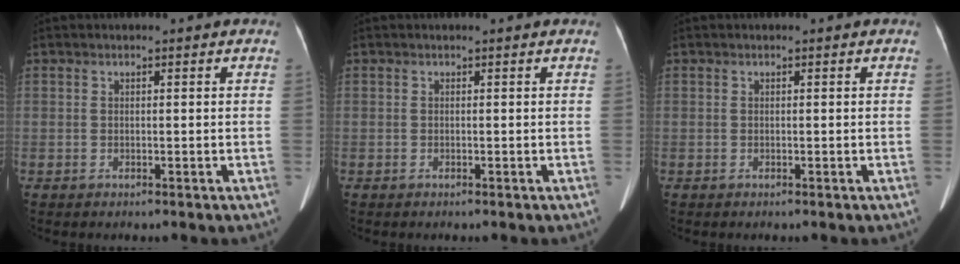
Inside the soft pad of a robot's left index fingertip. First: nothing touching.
{"total": 0.0}
{"total": 0.0}